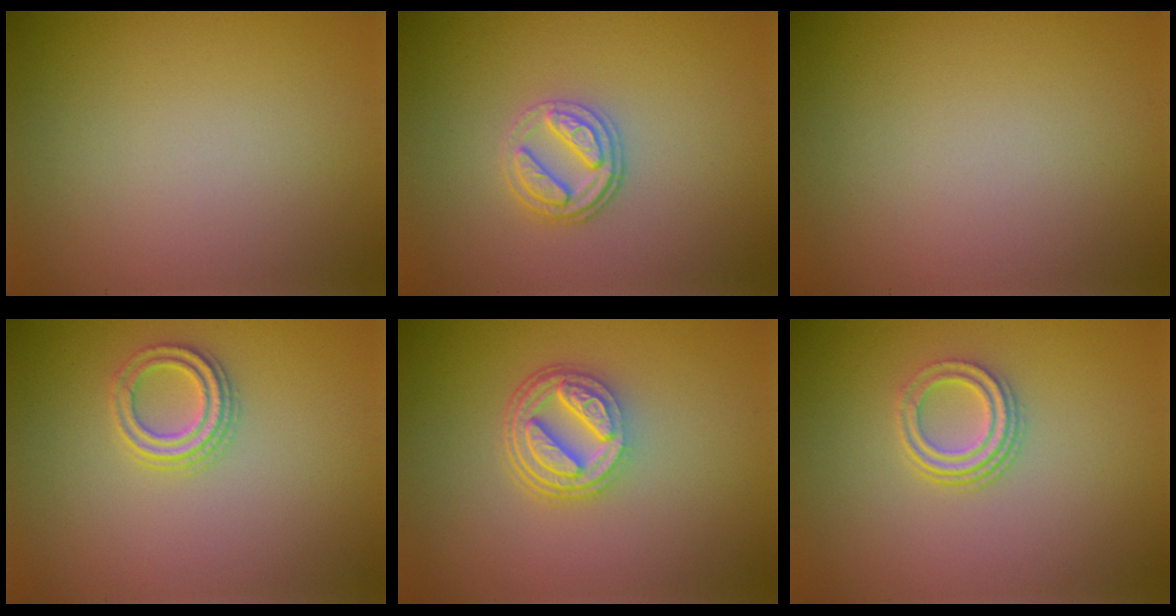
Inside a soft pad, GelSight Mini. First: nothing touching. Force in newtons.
{"total": 2.7, "press": 2.6, "slide": 0.8}
{"total": 0.0}
{"total": 2.3, "press": 2.2, "slide": 0.8}
{"total": 5.1, "press": 3.8, "slide": 3.4}
{"total": 2.9, "press": 2.2, "slide": 1.9}